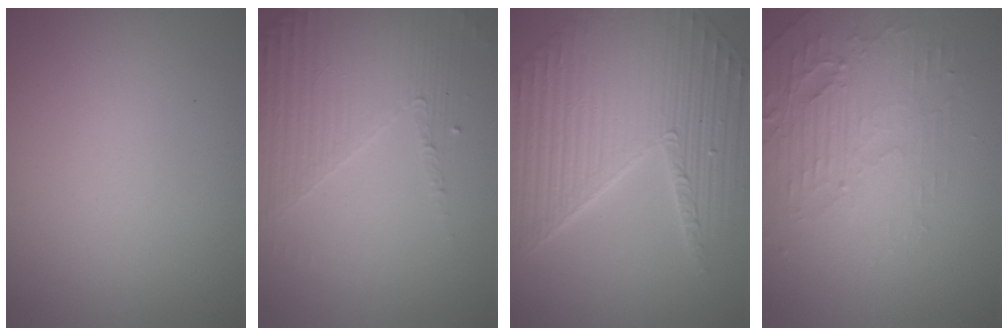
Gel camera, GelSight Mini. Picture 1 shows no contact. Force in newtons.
{"total": 4.2, "press": 3.1, "slide": 2.9}
{"total": 10.8, "press": 7.3, "slide": 8.0}
{"total": 3.9, "press": 3.4, "slide": 1.8}